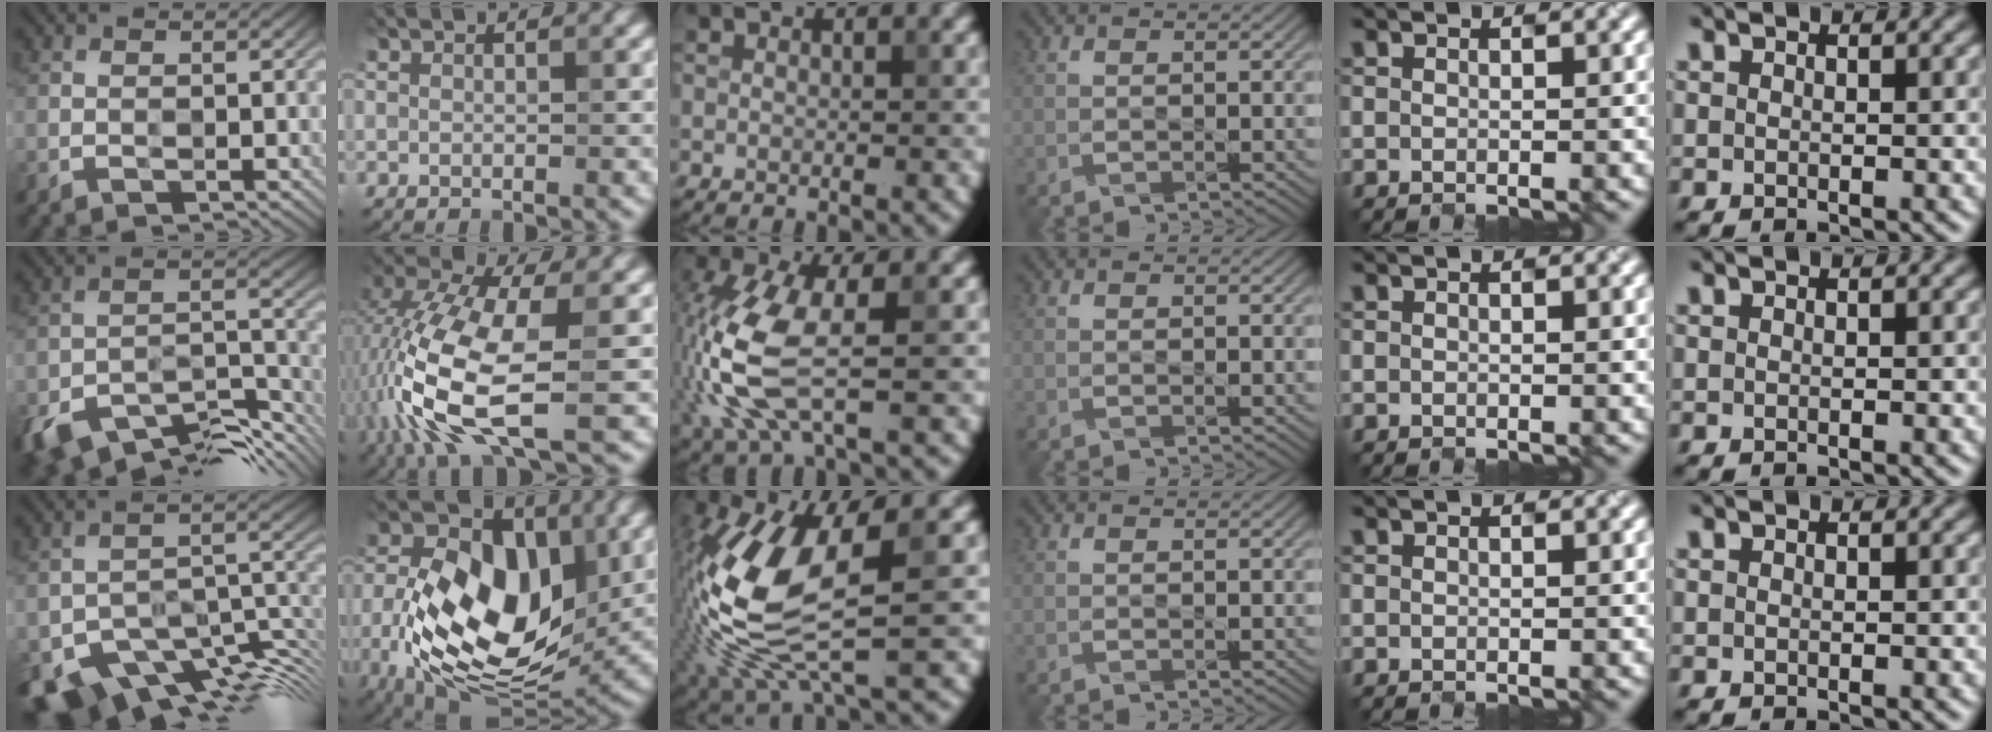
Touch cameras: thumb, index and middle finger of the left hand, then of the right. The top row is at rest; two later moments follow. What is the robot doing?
{"motion": "close", "object": "sandwich press"}